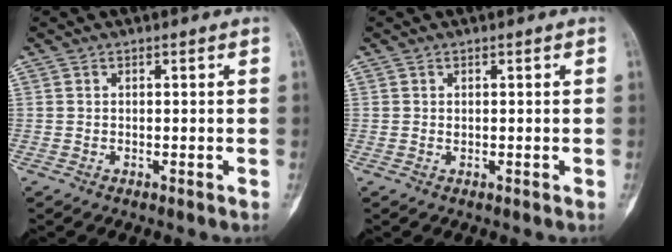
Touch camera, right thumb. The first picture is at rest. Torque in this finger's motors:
{"motor_torque": [-0.06, 0.17, 0.20, -0.38, 0.04]}